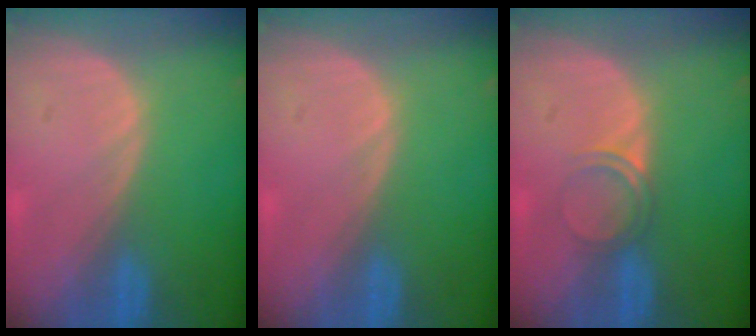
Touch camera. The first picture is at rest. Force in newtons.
{"total": 0.0}
{"total": 2.5, "press": 2.1, "slide": 1.2}